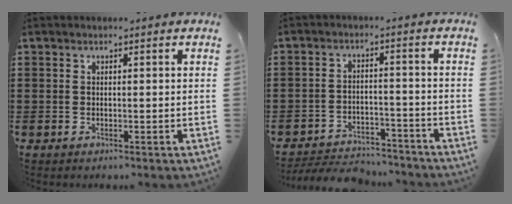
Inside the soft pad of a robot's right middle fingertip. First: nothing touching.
{"total": 4.9, "force": [-4.7, 1.0, 0.7], "torque": [-0.018, 0.007, -0.100]}